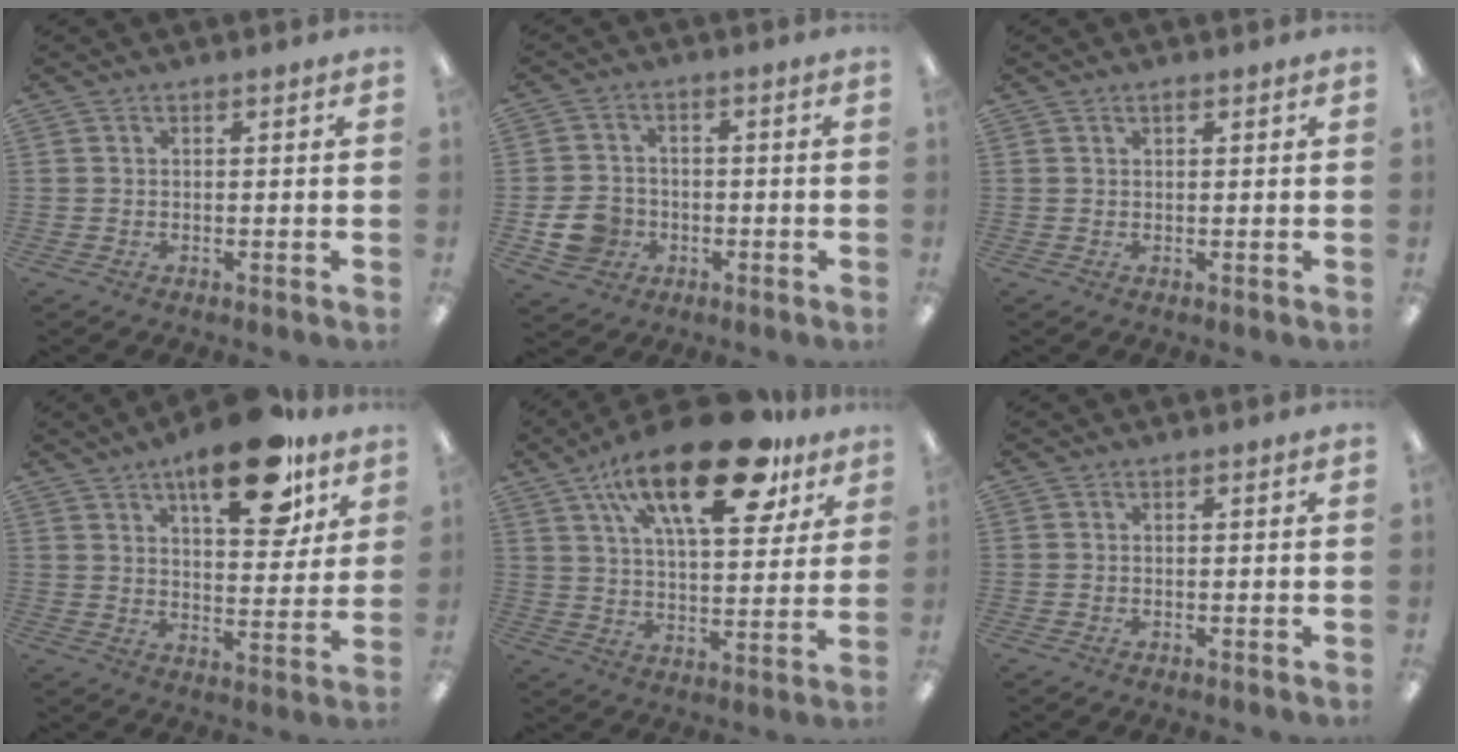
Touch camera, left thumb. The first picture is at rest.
{"total": 7.5, "force": [-2.3, 6.5, 3.0], "torque": [-0.060, 0.012, -0.043]}
{"total": 0.9, "force": [0.7, 0.4, 0.4], "torque": [-0.009, 0.002, 0.012]}
{"total": 18.8, "force": [11.5, 7.5, 12.8], "torque": [-0.171, -0.059, 0.181]}
{"total": 24.2, "force": [14.1, 9.9, 17.0], "torque": [-0.265, -0.063, 0.230]}
{"total": 0.0}